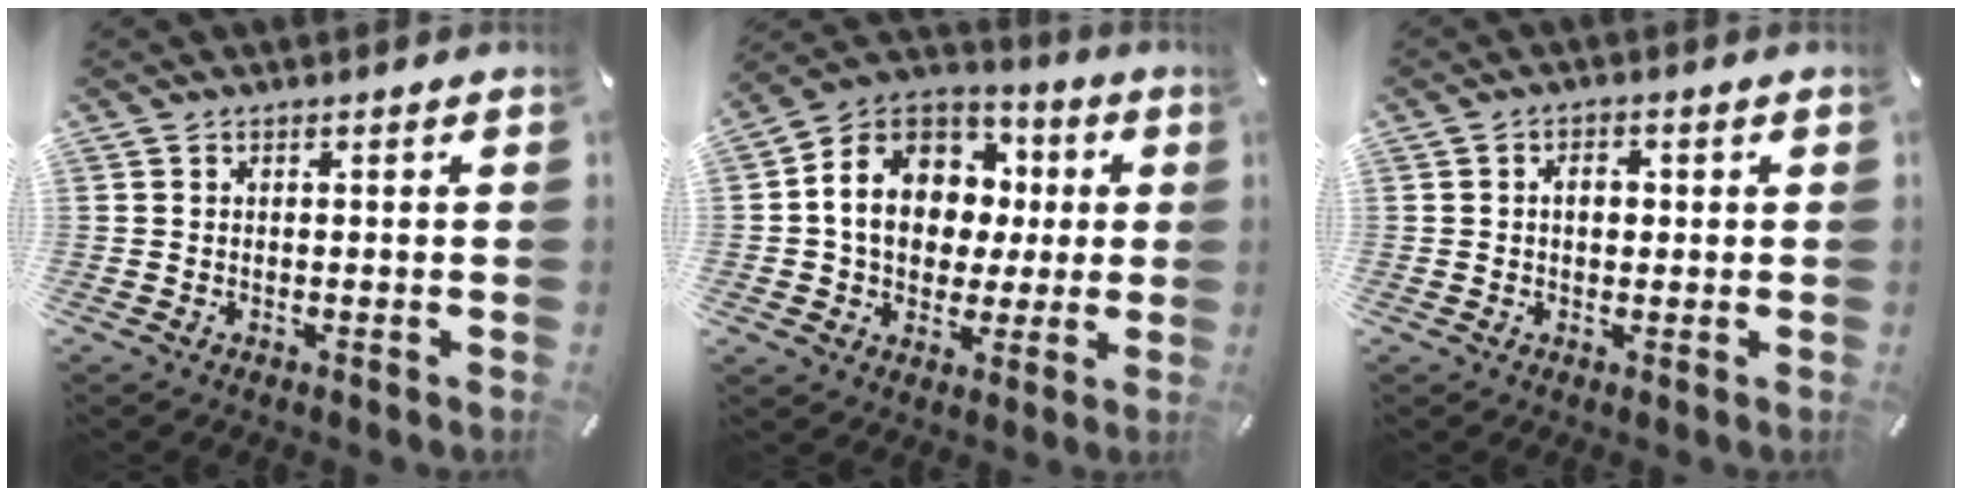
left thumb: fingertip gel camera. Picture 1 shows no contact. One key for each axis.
{"total": 14.2, "fx": 1.3, "fy": 12.0, "fz": 7.5, "tx": -0.156, "ty": 0.003, "tz": 0.029}
{"total": 3.4, "fx": 0.4, "fy": 2.2, "fz": 2.6, "tx": -0.038, "ty": 0.002, "tz": 0.000}